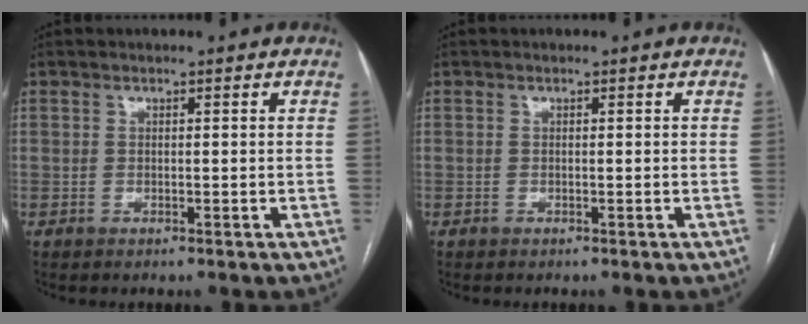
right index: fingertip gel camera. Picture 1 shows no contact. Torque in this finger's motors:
{"motor_torque": [-0.04, 0.17, -0.05, 0.00]}